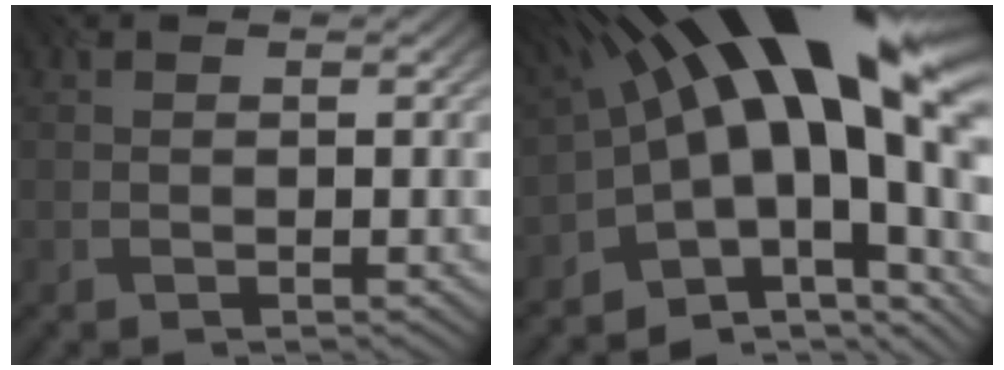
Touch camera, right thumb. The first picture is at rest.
{"total": 18.5, "force": [1.5, 8.6, 16.3], "torque": [-0.236, 0.005, 0.029]}